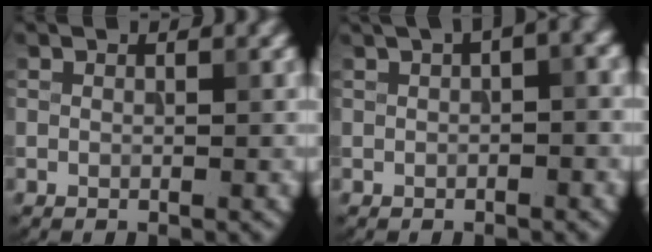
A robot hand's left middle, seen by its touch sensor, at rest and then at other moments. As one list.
[{"total": 4.8, "force": [2.1, 1.4, 4.1], "torque": [-0.043, 0.018, 0.026]}]